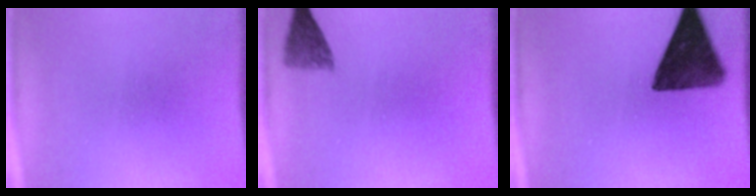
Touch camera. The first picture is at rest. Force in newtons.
{"total": 3.0}
{"total": 12.5}